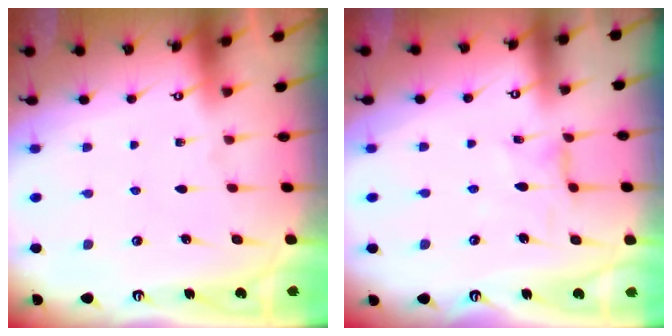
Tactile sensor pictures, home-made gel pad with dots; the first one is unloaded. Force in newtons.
{"total": 1.6, "press": 1.6, "slide": 0.3}